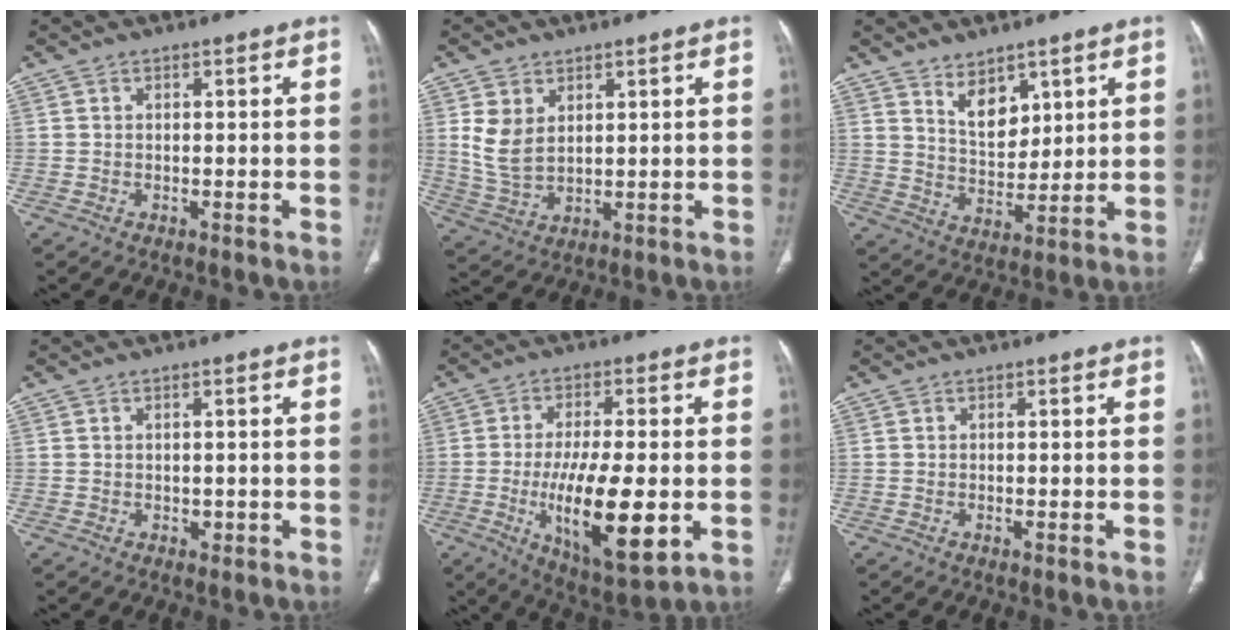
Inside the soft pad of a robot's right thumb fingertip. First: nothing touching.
{"total": 7.4, "force": [2.4, 4.9, 5.0], "torque": [-0.090, -0.011, 0.063]}
{"total": 7.7, "force": [4.5, 4.4, 4.5], "torque": [-0.051, -0.040, 0.089]}
{"total": 1.2, "force": [-0.2, 0.8, 0.9], "torque": [-0.012, 0.001, -0.001]}
{"total": 17.7, "force": [-3.6, 5.8, 16.3], "torque": [-0.272, -0.015, -0.051]}
{"total": 1.2, "force": [-0.3, 0.2, 1.1], "torque": [-0.020, -0.002, -0.006]}